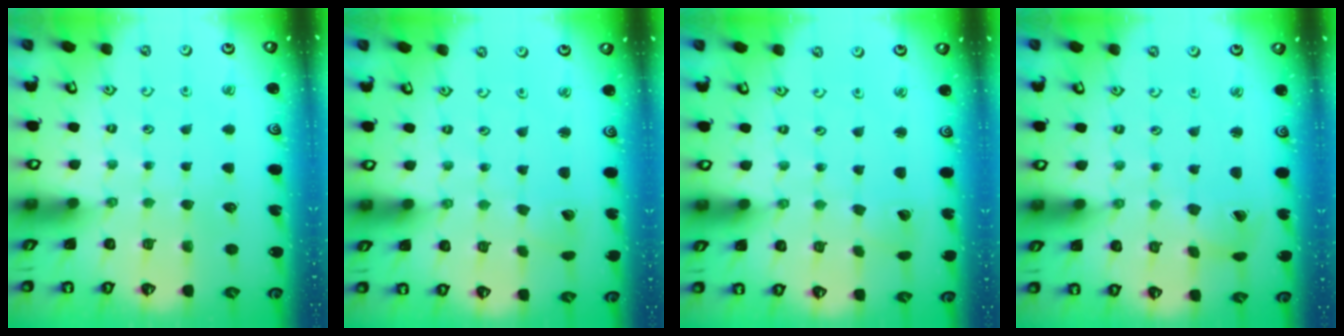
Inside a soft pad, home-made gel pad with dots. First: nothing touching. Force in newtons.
{"total": 1.9, "press": 1.9, "slide": 0.1}
{"total": 1.9, "press": 1.9, "slide": 0.1}
{"total": 2.2, "press": 2.2, "slide": 0.4}